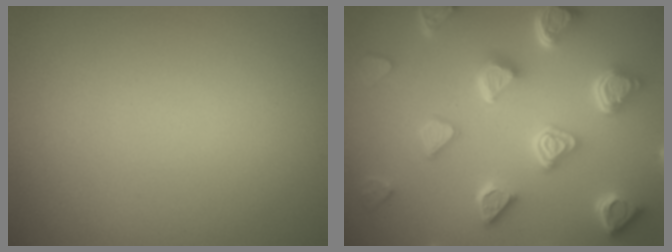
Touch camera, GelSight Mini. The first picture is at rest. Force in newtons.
{"total": 7.3, "press": 5.8, "slide": 4.5}